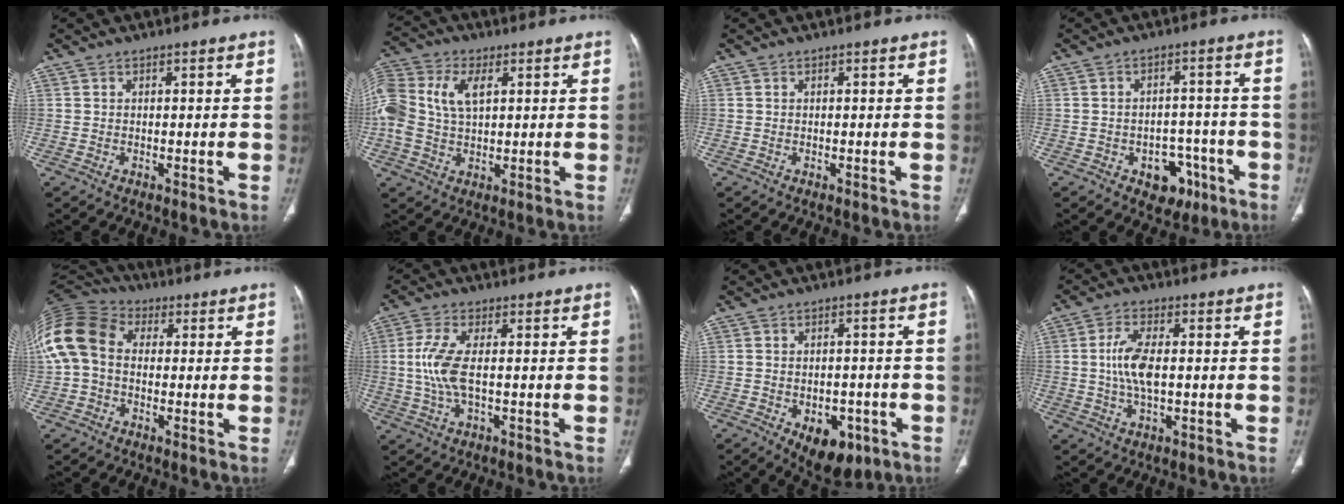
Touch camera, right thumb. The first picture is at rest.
{"total": 14.3, "force": [3.4, 9.0, 10.6], "torque": [-0.261, 0.014, 0.061]}
{"total": 0.0}
{"total": 7.6, "force": [-3.8, 5.4, 3.8], "torque": [-0.016, 0.032, -0.046]}
{"total": 16.3, "force": [1.5, 12.5, 10.4], "torque": [-0.238, 0.046, 0.021]}
{"total": 7.2, "force": [0.0, 2.6, 6.7], "torque": [-0.175, 0.002, -0.001]}
{"total": 9.6, "force": [-4.2, 5.8, 6.4], "torque": [-0.066, 0.013, -0.045]}
{"total": 7.0, "force": [0.1, 2.8, 6.4], "torque": [-0.142, 0.003, -0.001]}